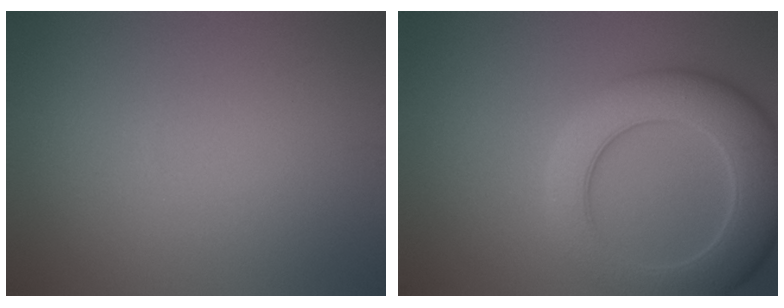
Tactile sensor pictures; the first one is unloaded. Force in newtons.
{"total": 8.9, "press": 8.8, "slide": 0.7}